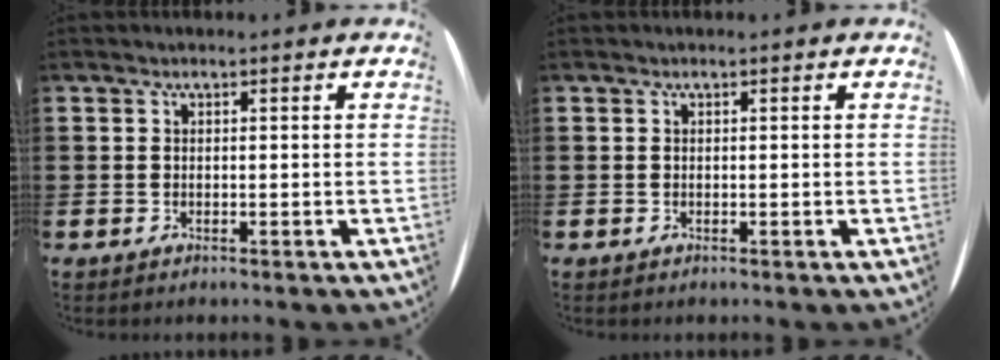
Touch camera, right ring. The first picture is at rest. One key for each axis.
{"total": 0.0}